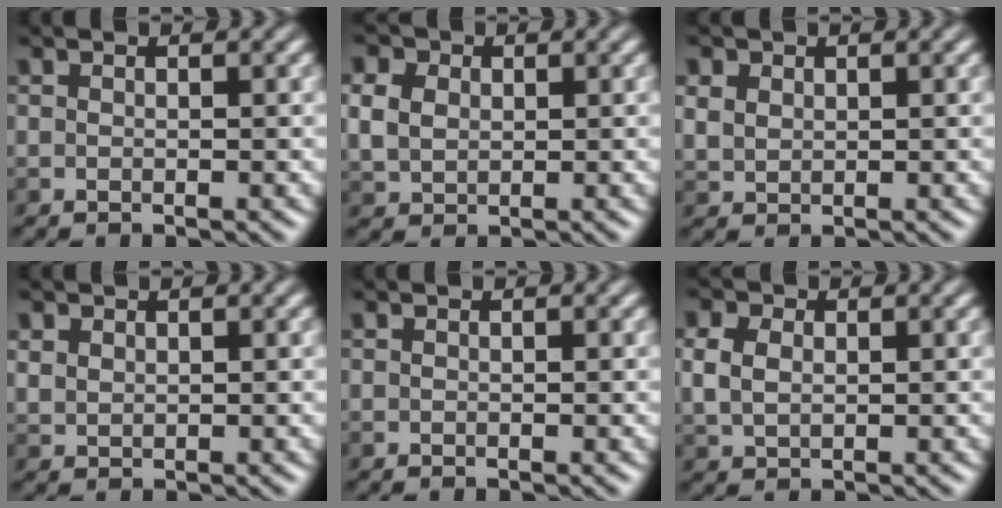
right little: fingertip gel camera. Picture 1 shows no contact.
{"total": 5.0, "force": [1.6, 3.8, 2.8], "torque": [-0.080, 0.018, 0.016]}
{"total": 2.3, "force": [1.2, 1.7, 1.0], "torque": [-0.033, 0.001, 0.029]}
{"total": 1.2, "force": [0.7, 0.9, 0.4], "torque": [-0.014, -0.001, 0.018]}
{"total": 0.0}
{"total": 3.2, "force": [0.7, 2.4, 2.1], "torque": [-0.053, 0.009, 0.010]}